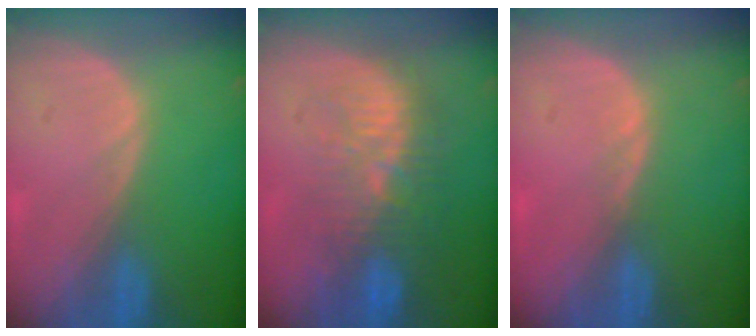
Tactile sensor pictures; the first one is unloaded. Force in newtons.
{"total": 9.6, "press": 9.0, "slide": 3.5}
{"total": 0.7, "press": 0.7, "slide": 0.2}